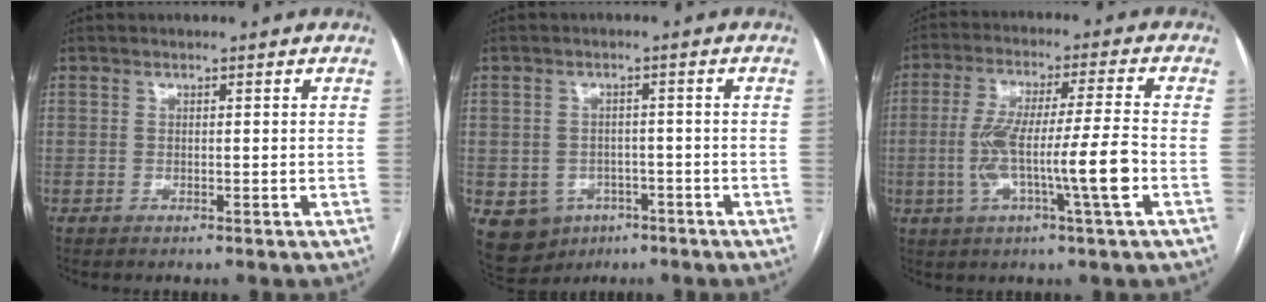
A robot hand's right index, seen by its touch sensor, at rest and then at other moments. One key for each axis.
{"total": 8.9, "fx": -3.9, "fy": 7.6, "fz": 2.6, "tx": -0.057, "ty": 0.008, "tz": -0.043}
{"total": 11.9, "fx": -2.8, "fy": -0.2, "fz": 11.6, "tx": -0.220, "ty": 0.005, "tz": -0.053}